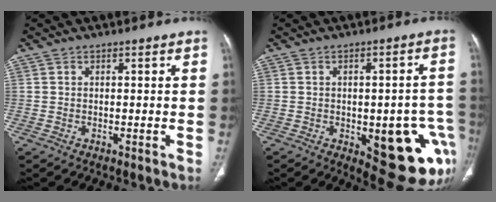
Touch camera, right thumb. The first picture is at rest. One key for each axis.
{"total": 16.8, "fx": -5.2, "fy": 7.1, "fz": 14.3, "tx": -0.130, "ty": 0.021, "tz": -0.040}